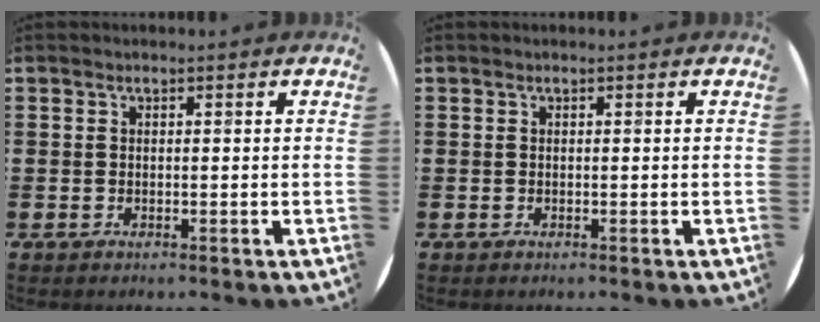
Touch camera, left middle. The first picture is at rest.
{"total": 0.0}